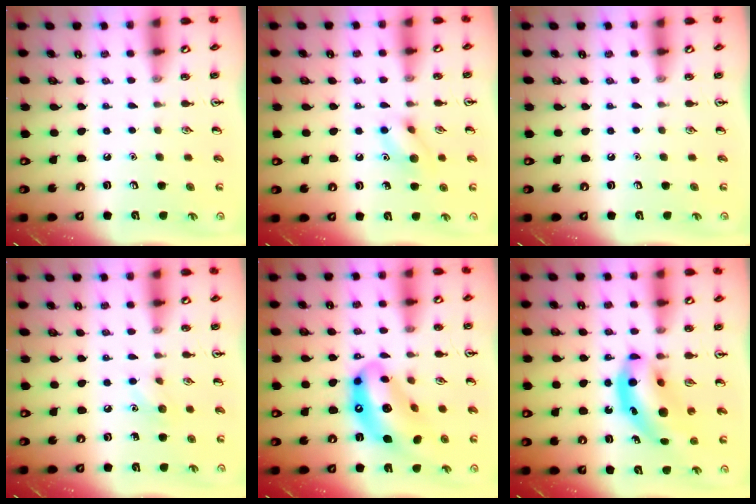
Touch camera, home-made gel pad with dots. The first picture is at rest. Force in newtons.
{"total": 8.8, "press": 8.8, "slide": 0.4}
{"total": 0.0}
{"total": 5.7, "press": 5.4, "slide": 1.9}
{"total": 15.3, "press": 14.5, "slide": 4.9}
{"total": 12.4, "press": 11.8, "slide": 3.6}